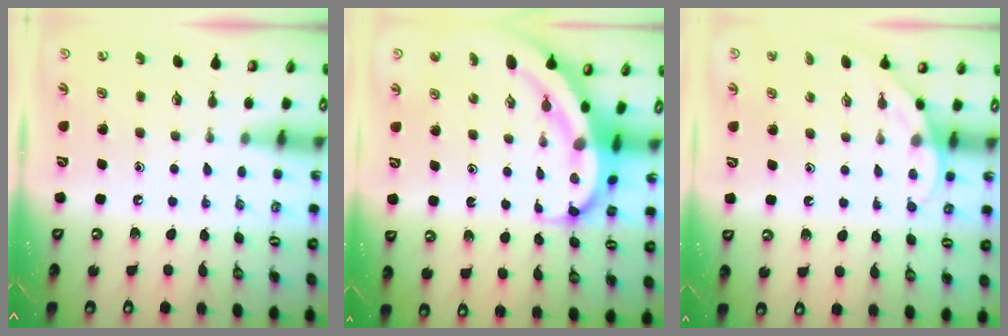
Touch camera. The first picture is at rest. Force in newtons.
{"total": 8.6, "press": 8.5, "slide": 1.0}
{"total": 3.9, "press": 3.9, "slide": 0.2}